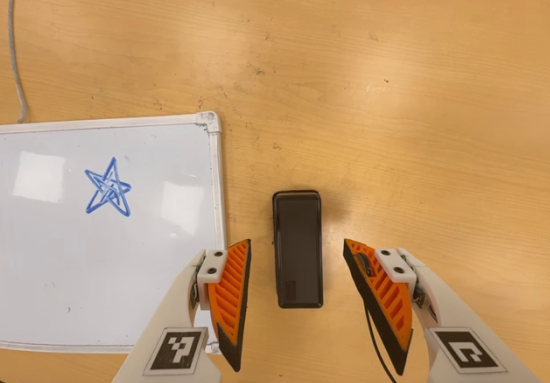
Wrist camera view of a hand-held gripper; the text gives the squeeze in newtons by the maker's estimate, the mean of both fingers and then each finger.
{"total": 0.0}